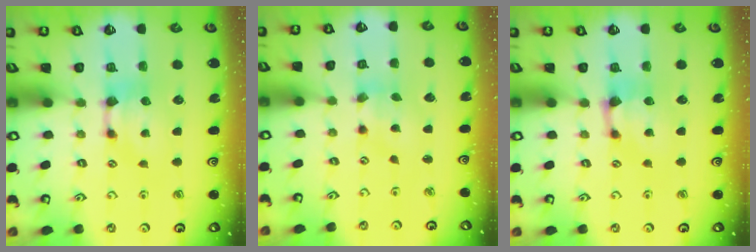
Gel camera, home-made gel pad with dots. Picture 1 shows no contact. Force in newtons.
{"total": 2.4, "press": 1.9, "slide": 1.4}
{"total": 2.0, "press": 1.9, "slide": 0.7}